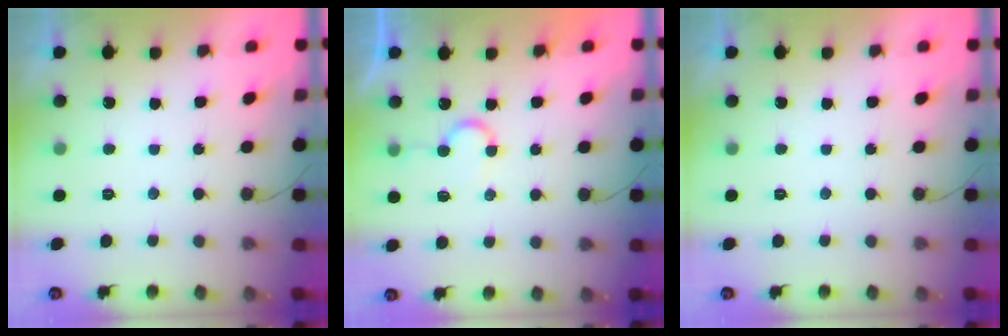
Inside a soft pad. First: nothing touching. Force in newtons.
{"total": 7.7, "press": 7.7, "slide": 0.7}
{"total": 0.0}